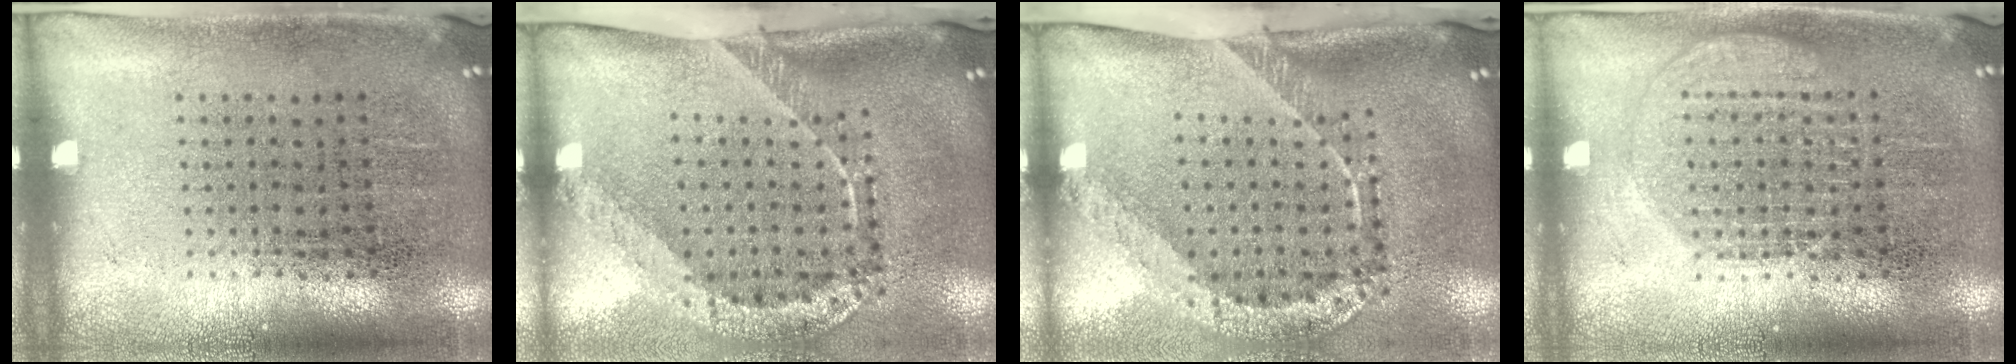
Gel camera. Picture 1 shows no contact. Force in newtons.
{"total": 2.5, "press": 1.6, "slide": 1.8}
{"total": 2.5, "press": 1.6, "slide": 1.8}
{"total": 1.9, "press": 1.9, "slide": 0.3}